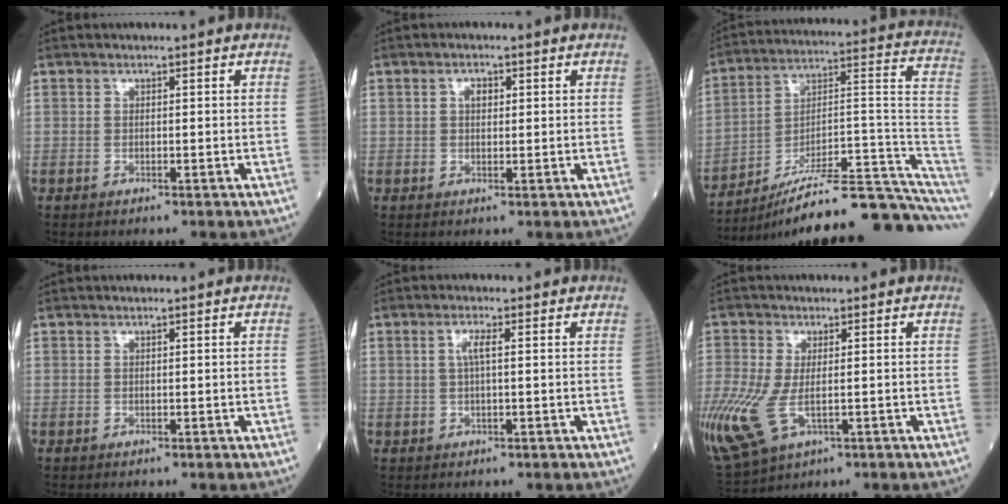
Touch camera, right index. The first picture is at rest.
{"total": 1.7, "force": [0.6, 1.0, 1.2], "torque": [-0.021, 0.004, 0.009]}
{"total": 22.3, "force": [-18.6, 0.5, 12.4], "torque": [-0.112, 0.050, -0.281]}
{"total": 0.0}
{"total": 2.0, "force": [0.5, 0.2, 2.0], "torque": [-0.043, 0.005, 0.009]}
{"total": 20.3, "force": [-6.3, 12.5, 14.7], "torque": [-0.433, -0.037, -0.101]}